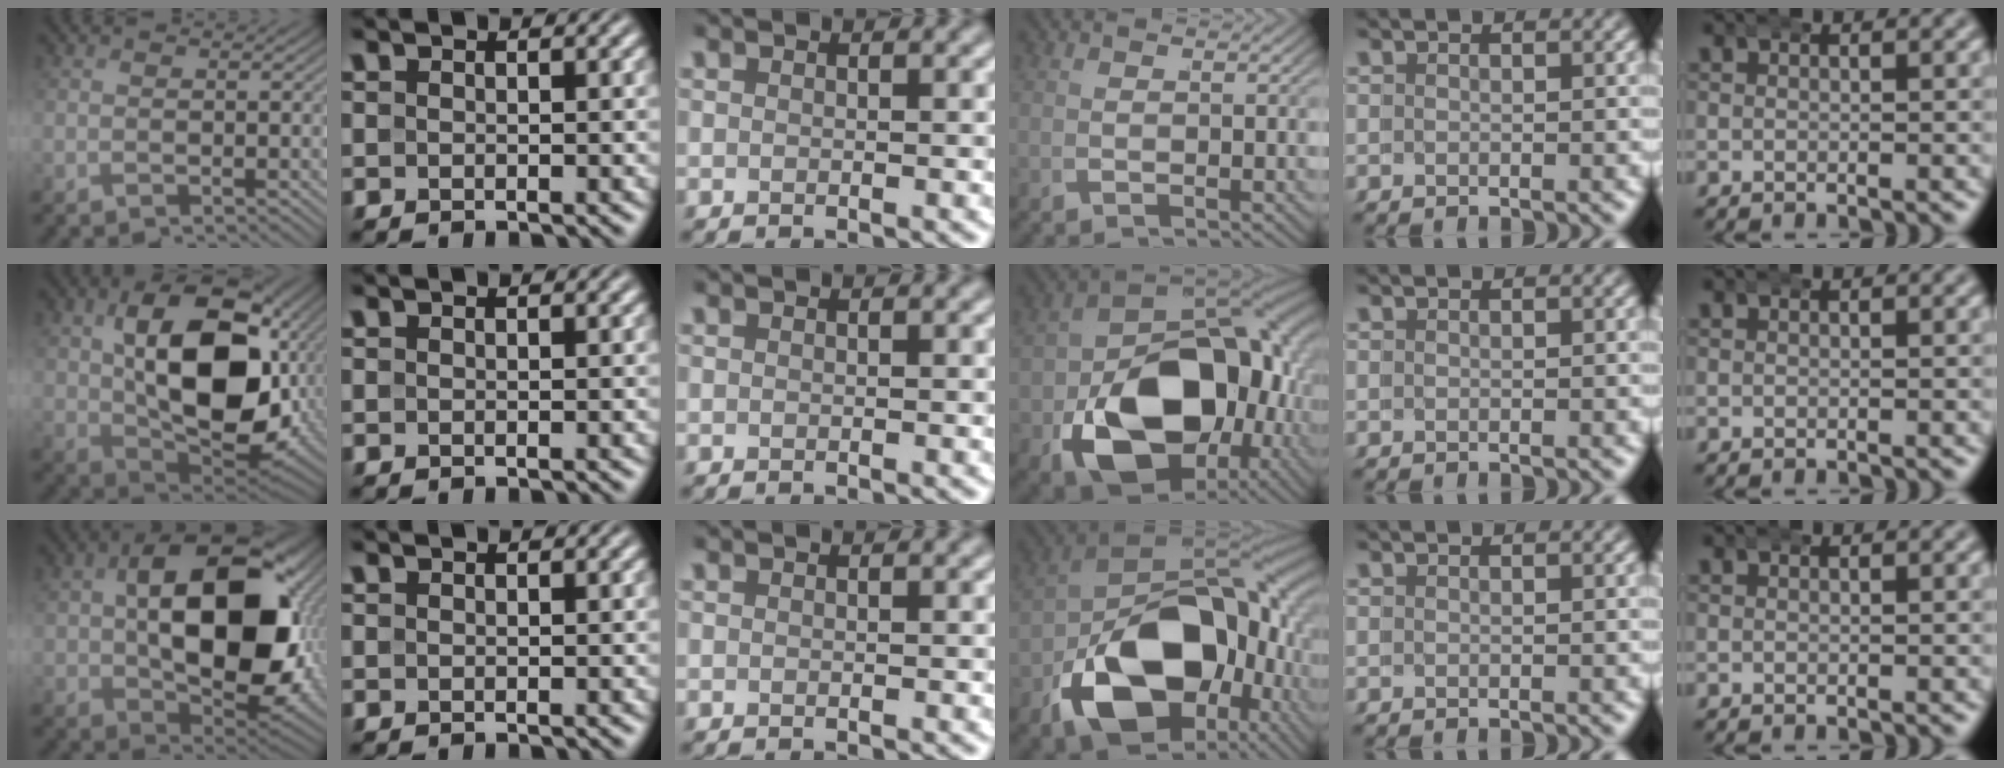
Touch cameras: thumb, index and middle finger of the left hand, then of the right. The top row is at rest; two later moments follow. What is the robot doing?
{"motion": "wrap", "object": "bandana"}